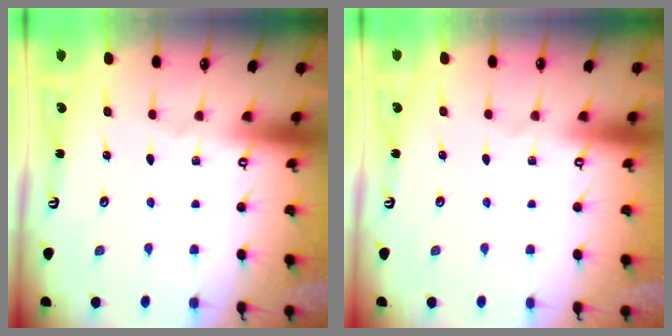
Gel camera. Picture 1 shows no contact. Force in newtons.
{"total": 0.0}